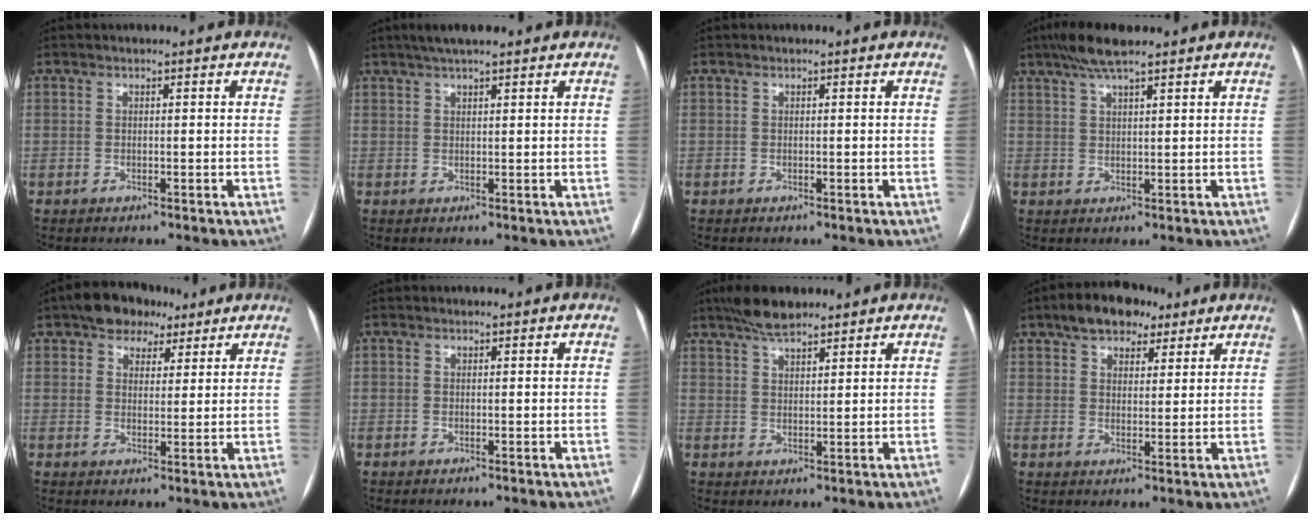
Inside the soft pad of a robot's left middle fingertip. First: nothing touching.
{"total": 5.4, "force": [4.2, 0.8, 3.4], "torque": [-0.054, 0.026, 0.068]}
{"total": 0.0}
{"total": 6.0, "force": [4.6, 0.6, 3.9], "torque": [-0.074, 0.024, 0.082]}
{"total": 6.3, "force": [4.1, 4.1, 2.4], "torque": [-0.033, 0.021, 0.066]}
{"total": 0.0}
{"total": 5.7, "force": [4.6, 1.3, 3.0], "torque": [-0.061, 0.012, 0.084]}
{"total": 8.3, "force": [5.6, 4.4, 4.3], "torque": [-0.064, 0.022, 0.088]}